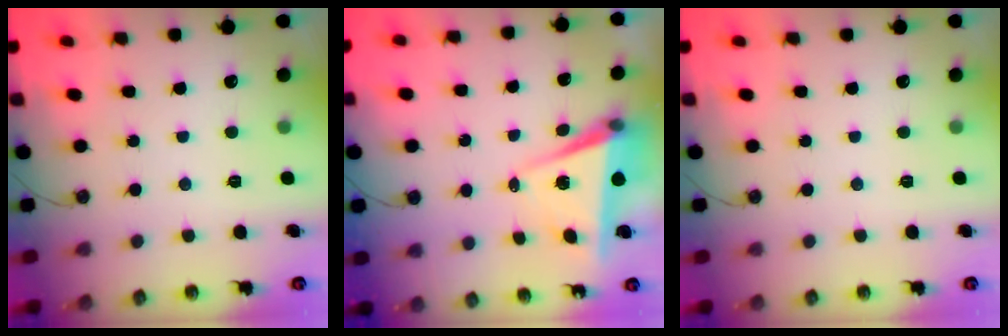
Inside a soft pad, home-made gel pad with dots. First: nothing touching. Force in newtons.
{"total": 6.0, "press": 4.9, "slide": 3.3}
{"total": 0.0}